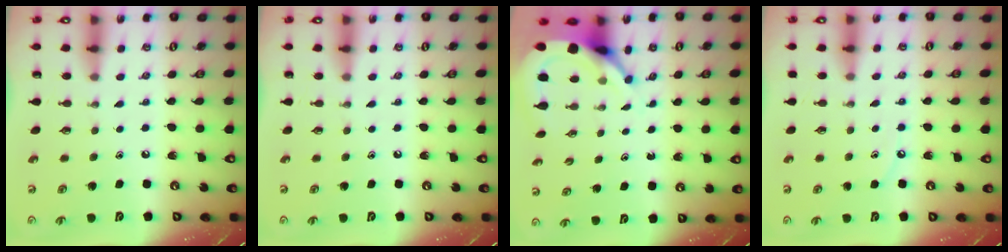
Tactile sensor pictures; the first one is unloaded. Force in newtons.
{"total": 0.0}
{"total": 6.5, "press": 6.5, "slide": 0.7}
{"total": 4.6, "press": 4.5, "slide": 0.6}